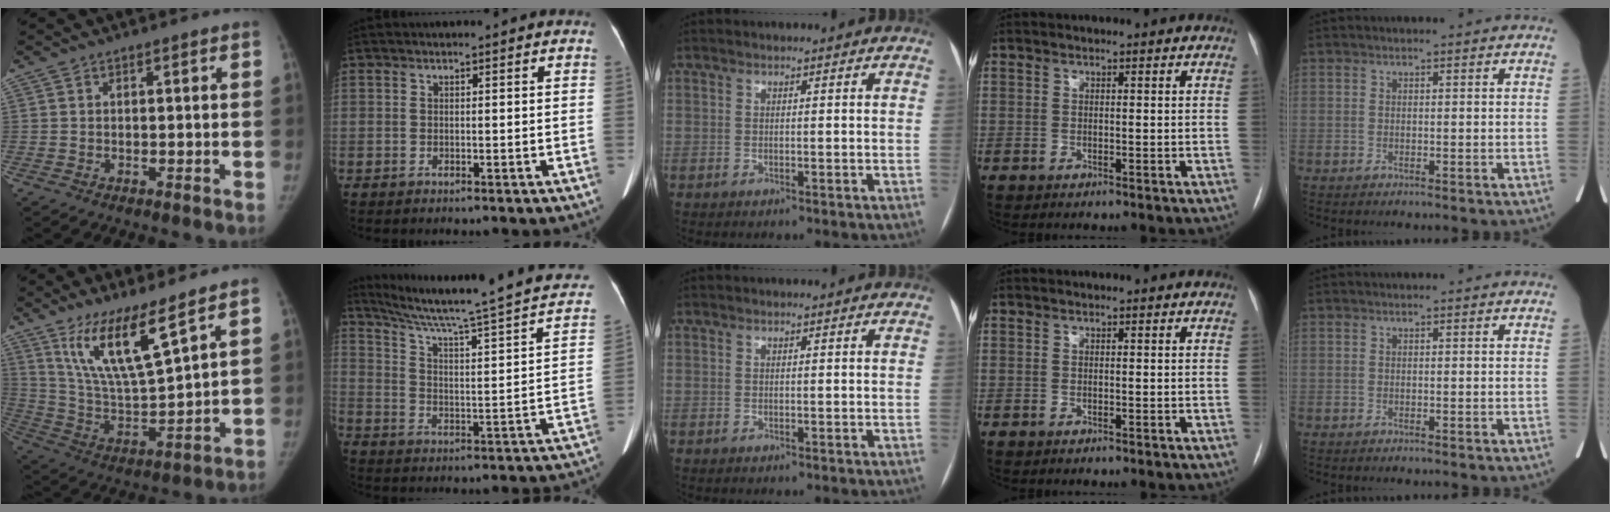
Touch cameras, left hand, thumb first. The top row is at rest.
{"thumb": {"total": 14.2, "force": [9.3, 2.5, 10.4], "torque": [-0.185, -0.064, 0.193]}, "index": {"total": 23.9, "force": [19.6, 1.0, 13.6], "torque": [-0.209, -0.031, 0.259]}}